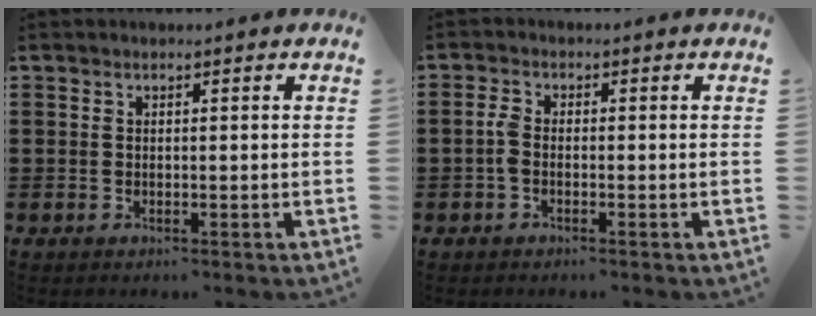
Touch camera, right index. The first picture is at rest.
{"total": 2.1, "force": [-0.6, 0.9, 1.8], "torque": [-0.051, -0.004, -0.017]}